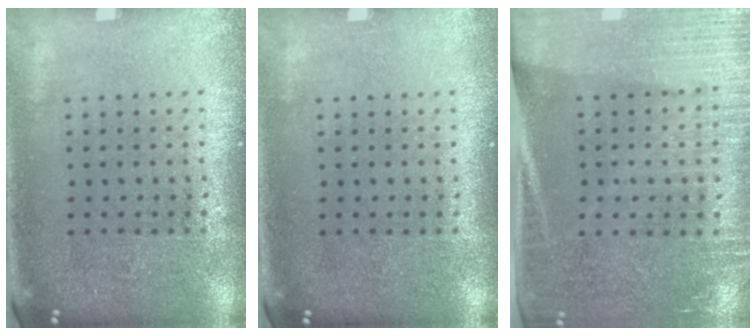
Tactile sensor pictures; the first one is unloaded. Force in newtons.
{"total": 0.0}
{"total": 3.1, "press": 2.9, "slide": 1.1}